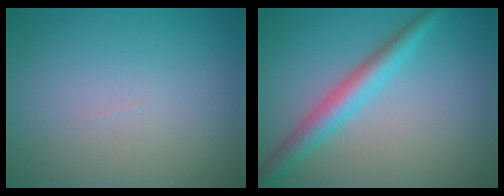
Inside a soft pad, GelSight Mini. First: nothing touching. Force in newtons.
{"total": 3.6, "press": 3.6, "slide": 0.0}